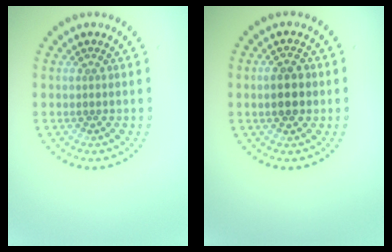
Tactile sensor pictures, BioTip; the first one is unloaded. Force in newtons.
{"total": 2.9, "press": 2.9, "slide": 0.2}